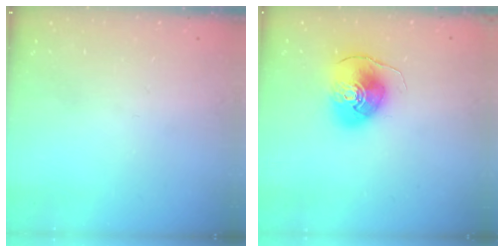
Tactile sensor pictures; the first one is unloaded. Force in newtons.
{"total": 10.3, "press": 10.2, "slide": 1.5}